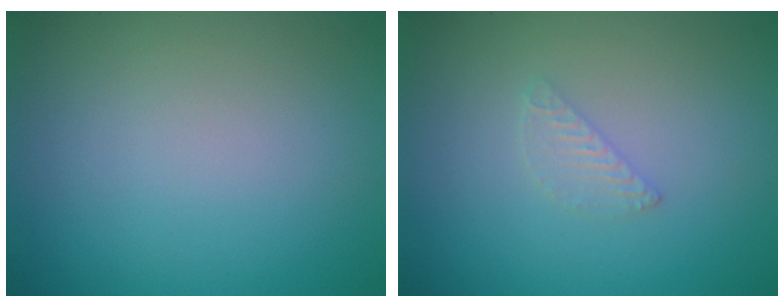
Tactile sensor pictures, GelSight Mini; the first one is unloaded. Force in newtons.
{"total": 1.1, "press": 1.1, "slide": 0.1}